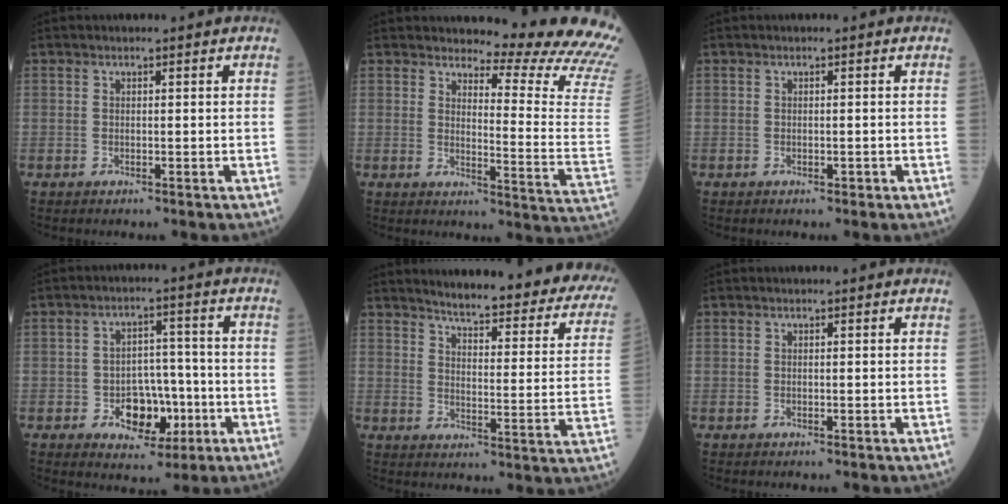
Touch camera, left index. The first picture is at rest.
{"total": 16.4, "force": [15.7, -0.3, 4.8], "torque": [-0.061, -0.142, 0.161]}
{"total": 0.6, "force": [-0.4, 0.3, 0.4], "torque": [-0.005, 0.002, -0.004]}
{"total": 7.7, "force": [-2.8, 5.0, 5.2], "torque": [-0.080, 0.017, -0.038]}
{"total": 24.6, "force": [21.8, 3.7, 10.8], "torque": [-0.123, -0.078, 0.241]}
{"total": 0.0}